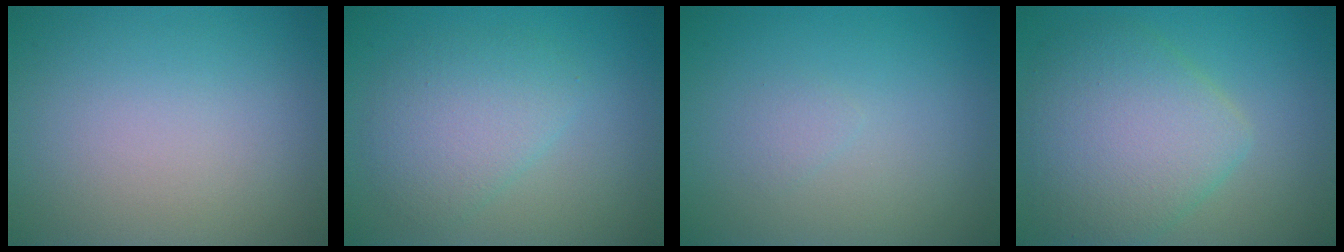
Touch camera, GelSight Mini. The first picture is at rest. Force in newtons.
{"total": 3.7, "press": 3.7, "slide": 0.1}
{"total": 0.7, "press": 0.7, "slide": 0.1}
{"total": 6.6, "press": 6.6, "slide": 0.1}